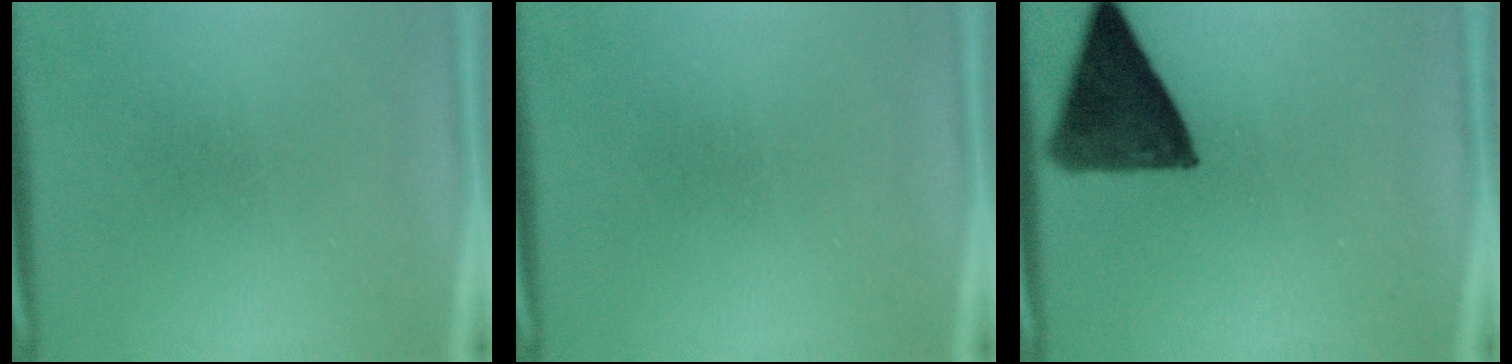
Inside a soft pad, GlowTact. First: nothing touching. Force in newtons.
{"total": 0.0}
{"total": 11.6}